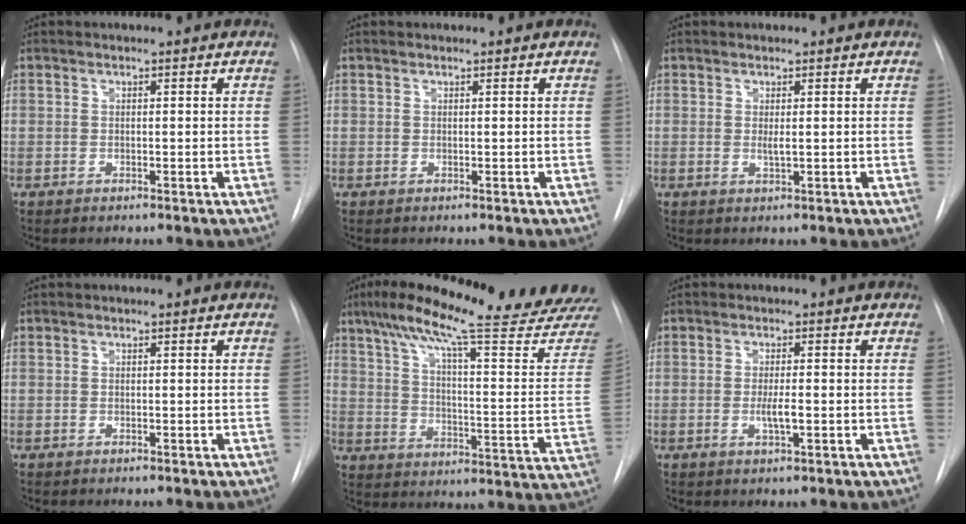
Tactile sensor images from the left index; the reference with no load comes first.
{"total": 0.6, "force": [0.6, 0.0, 0.2], "torque": [-0.002, 0.010, 0.012]}
{"total": 0.9, "force": [0.2, 0.1, 0.9], "torque": [-0.022, -0.003, 0.006]}
{"total": 0.0}
{"total": 28.3, "force": [24.5, 0.3, 14.0], "torque": [-0.221, -0.066, 0.319]}
{"total": 2.5, "force": [-0.5, 0.2, 2.4], "torque": [-0.047, -0.004, -0.009]}